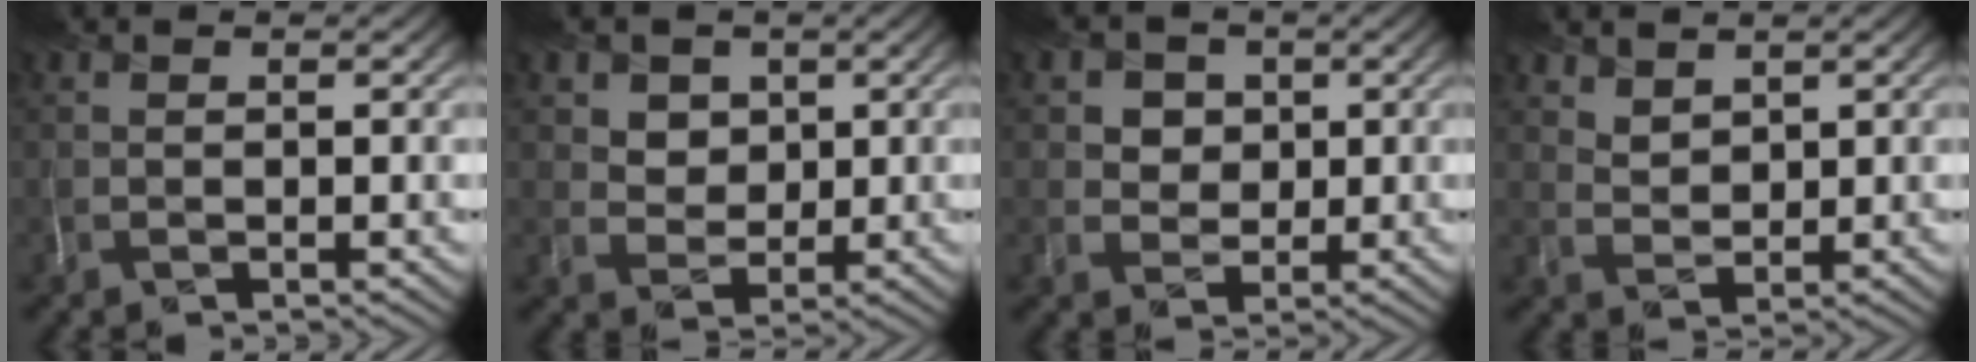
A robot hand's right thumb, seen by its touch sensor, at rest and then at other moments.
{"total": 3.9, "force": [2.1, 3.3, 0.8], "torque": [-0.035, -0.021, 0.048]}
{"total": 4.0, "force": [1.5, 3.7, 0.8], "torque": [-0.035, -0.014, 0.035]}
{"total": 3.2, "force": [2.6, 1.7, 0.7], "torque": [-0.017, -0.010, 0.068]}